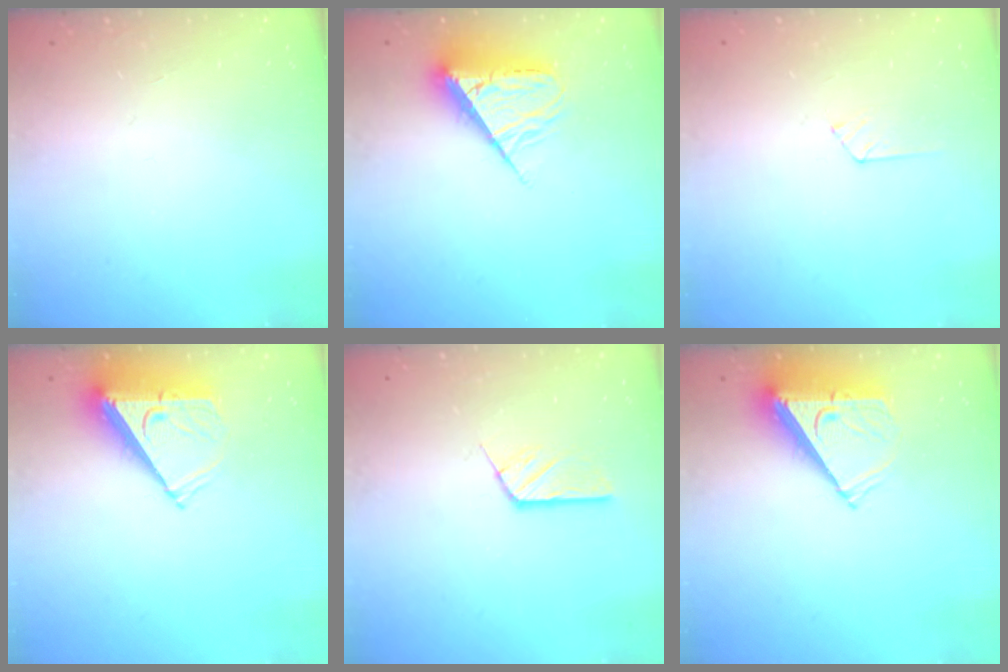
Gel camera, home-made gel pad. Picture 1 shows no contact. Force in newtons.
{"total": 9.2, "press": 9.2, "slide": 0.3}
{"total": 4.8, "press": 4.8, "slide": 0.5}
{"total": 8.3, "press": 8.3, "slide": 0.5}
{"total": 4.5, "press": 4.5, "slide": 0.0}
{"total": 8.3, "press": 8.3, "slide": 0.5}